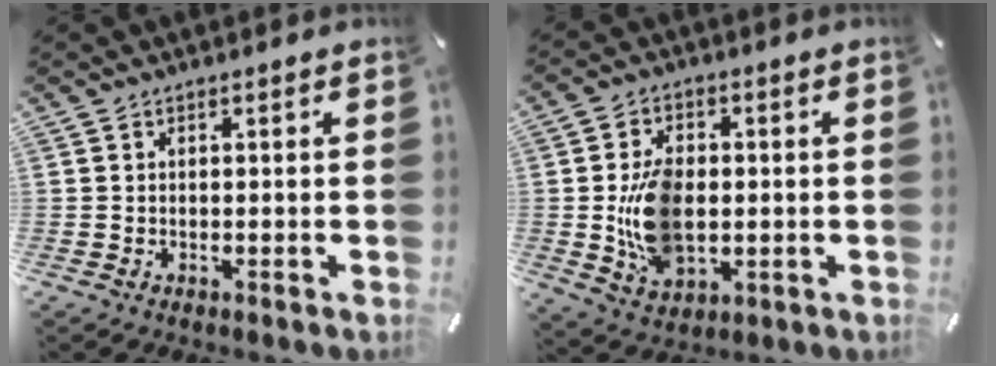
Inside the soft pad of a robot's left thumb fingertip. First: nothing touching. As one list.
[{"total": 12.6, "force": [-0.8, 8.6, 9.2], "torque": [-0.188, 0.001, -0.011]}]